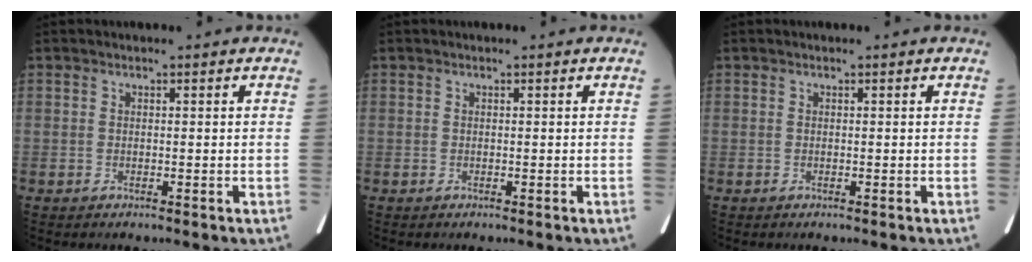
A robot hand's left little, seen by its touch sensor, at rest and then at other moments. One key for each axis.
{"total": 0.0}
{"total": 0.0}